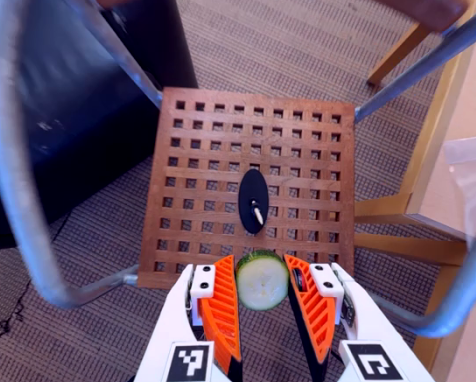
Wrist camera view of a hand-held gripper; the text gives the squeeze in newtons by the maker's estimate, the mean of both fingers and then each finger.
{"total": 7.9, "left": 7.8, "right": 7.9}